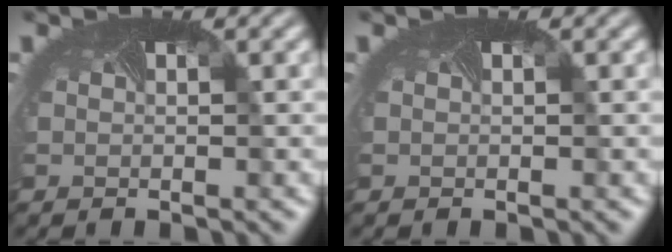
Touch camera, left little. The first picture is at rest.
{"total": 0.0}